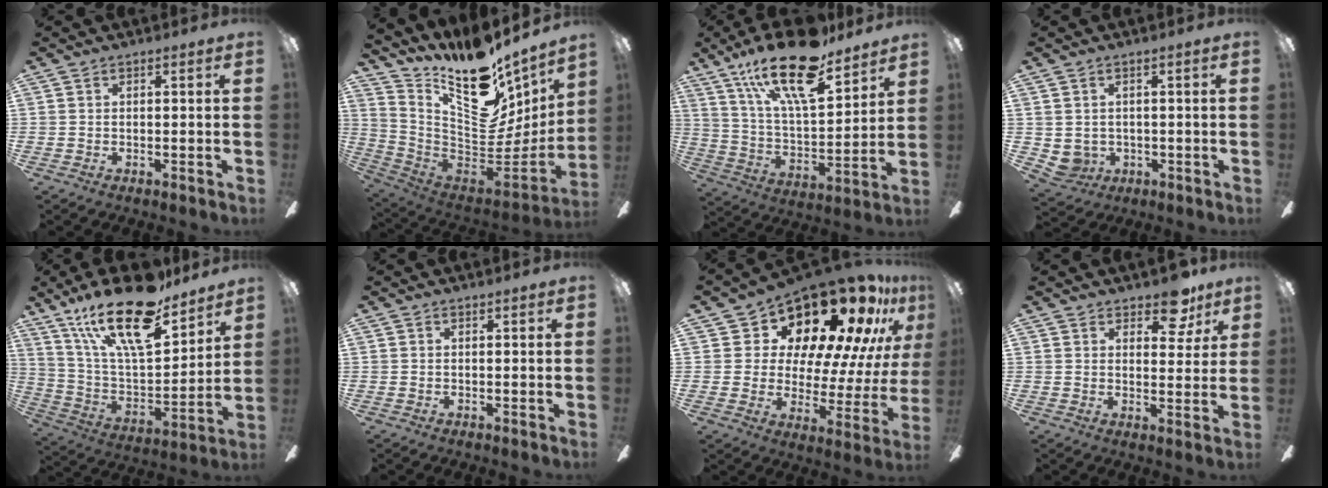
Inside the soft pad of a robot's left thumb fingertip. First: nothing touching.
{"total": 18.1, "force": [12.8, 8.1, 9.9], "torque": [-0.137, -0.125, 0.223]}
{"total": 23.2, "force": [15.8, 7.8, 15.0], "torque": [-0.272, -0.089, 0.270]}
{"total": 3.1, "force": [0.8, 3.0, 0.4], "torque": [-0.031, -0.006, 0.013]}
{"total": 24.7, "force": [16.9, 8.7, 15.8], "torque": [-0.294, -0.098, 0.289]}
{"total": 0.0}
{"total": 20.1, "force": [15.7, 7.9, 9.7], "torque": [-0.144, -0.127, 0.264]}
{"total": 8.6, "force": [6.1, 4.2, 4.2], "torque": [-0.042, -0.029, 0.106]}